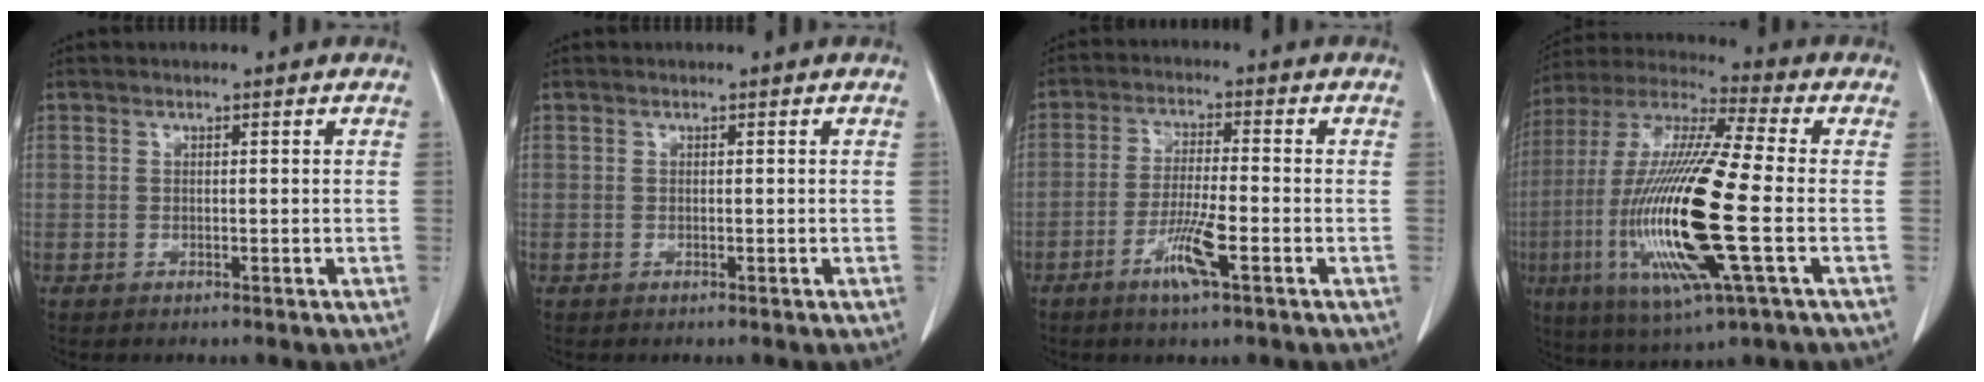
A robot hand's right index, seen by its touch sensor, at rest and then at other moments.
{"total": 0.0}
{"total": 11.1, "force": [-4.6, 1.2, 10.0], "torque": [-0.193, -0.014, -0.086]}
{"total": 21.7, "force": [-4.2, 1.9, 21.2], "torque": [-0.462, -0.021, -0.080]}